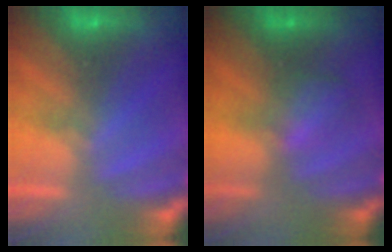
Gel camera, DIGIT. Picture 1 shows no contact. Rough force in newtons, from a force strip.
{"total": 2.1}